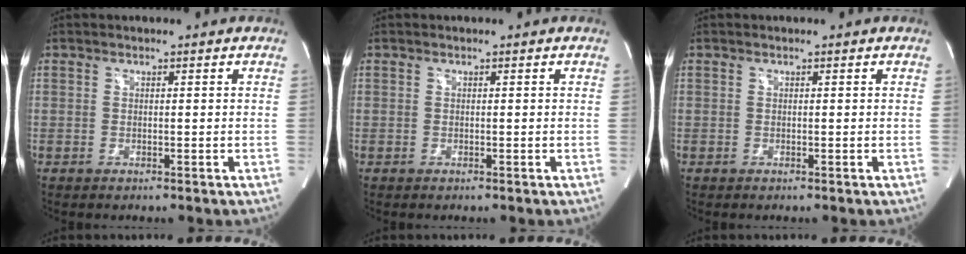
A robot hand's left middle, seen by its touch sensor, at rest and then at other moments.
{"total": 0.0}
{"total": 0.0}